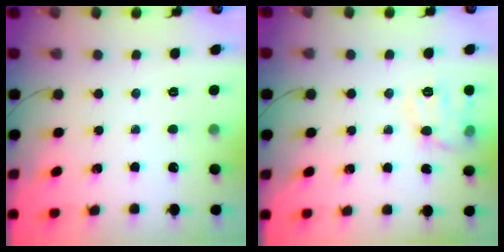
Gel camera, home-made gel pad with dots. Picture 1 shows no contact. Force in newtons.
{"total": 10.7, "press": 10.7, "slide": 1.0}